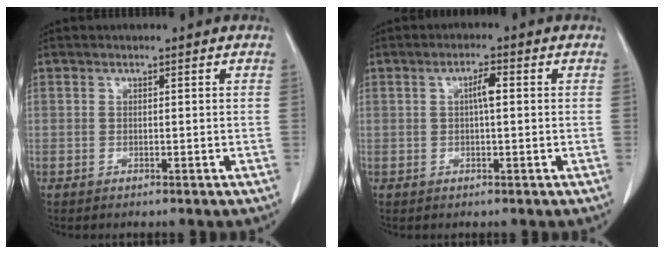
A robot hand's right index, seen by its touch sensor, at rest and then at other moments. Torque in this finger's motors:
{"motor_torque": [0.57, -0.04, 0.06, 0.04]}